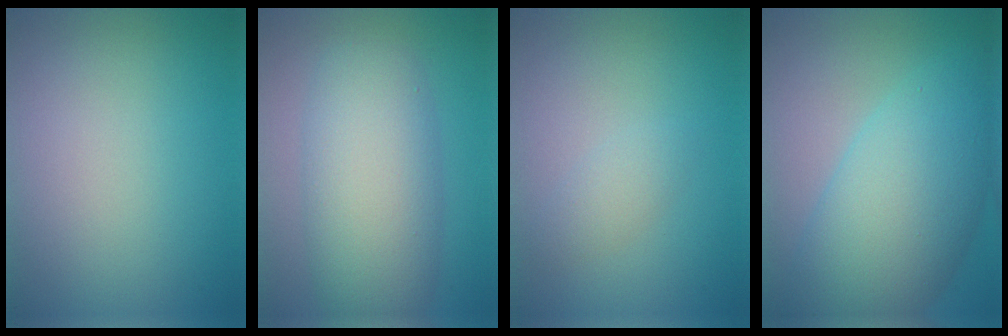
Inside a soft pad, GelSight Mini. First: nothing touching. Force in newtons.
{"total": 8.0, "press": 8.0, "slide": 0.5}
{"total": 1.3, "press": 1.3, "slide": 0.0}
{"total": 10.3, "press": 10.3, "slide": 0.2}